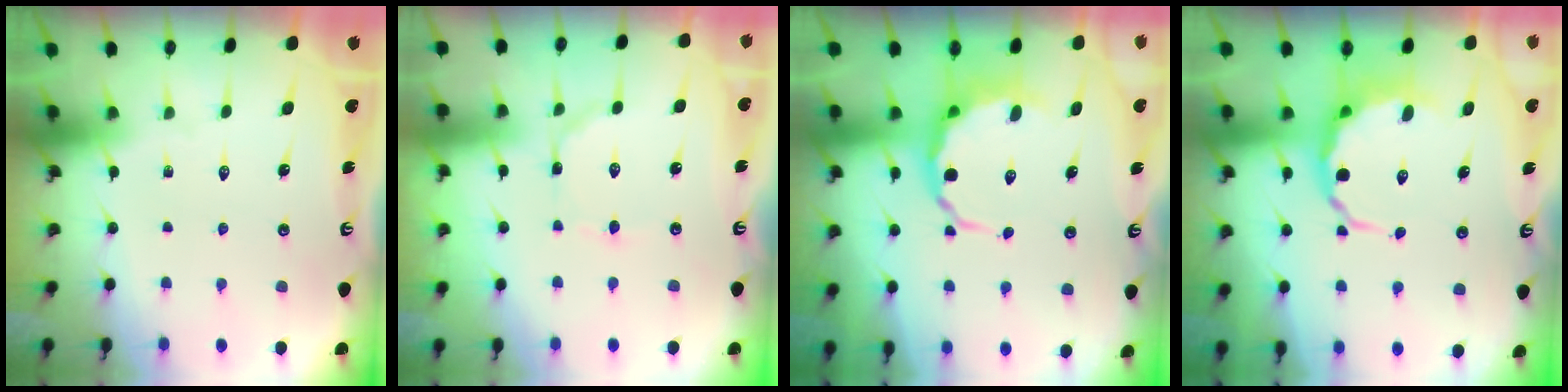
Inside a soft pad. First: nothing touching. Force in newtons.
{"total": 2.5, "press": 2.5, "slide": 0.1}
{"total": 5.4, "press": 5.1, "slide": 1.8}
{"total": 5.4, "press": 5.1, "slide": 1.8}